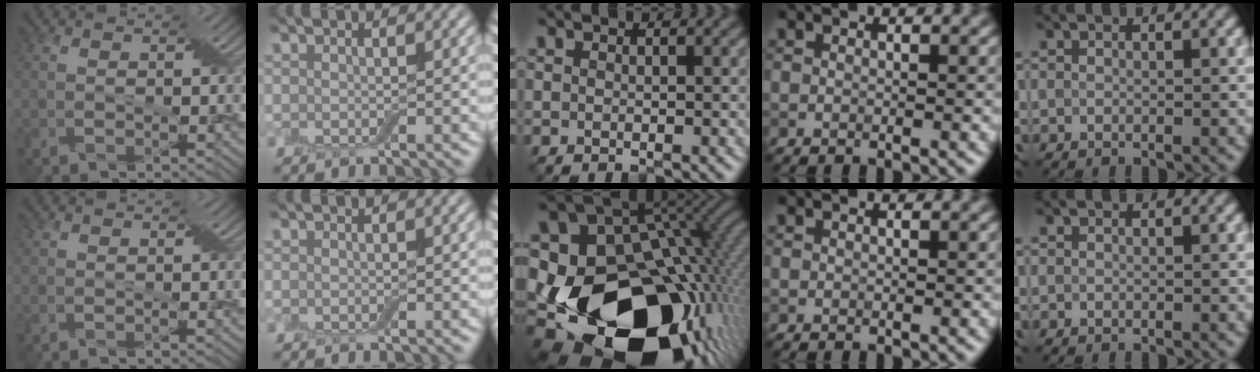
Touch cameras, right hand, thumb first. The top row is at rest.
{"middle": {"total": 20.3, "force": [-4.8, 14.0, 13.8], "torque": [-0.268, -0.042, -0.057]}}